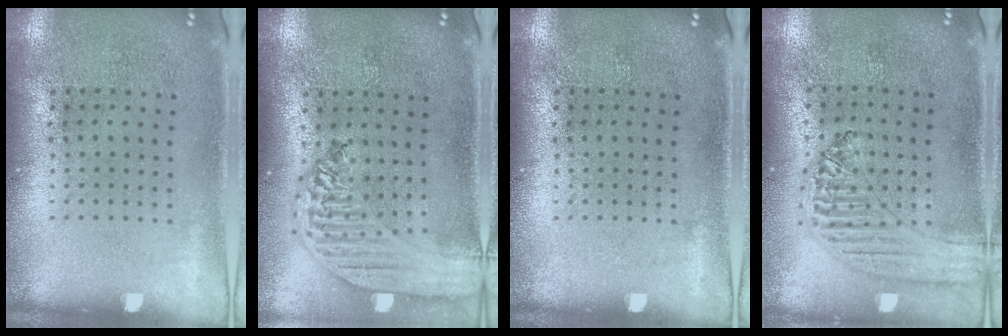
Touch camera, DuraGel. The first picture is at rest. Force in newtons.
{"total": 2.9, "press": 2.4, "slide": 1.7}
{"total": 0.0}
{"total": 1.3, "press": 1.3, "slide": 0.1}